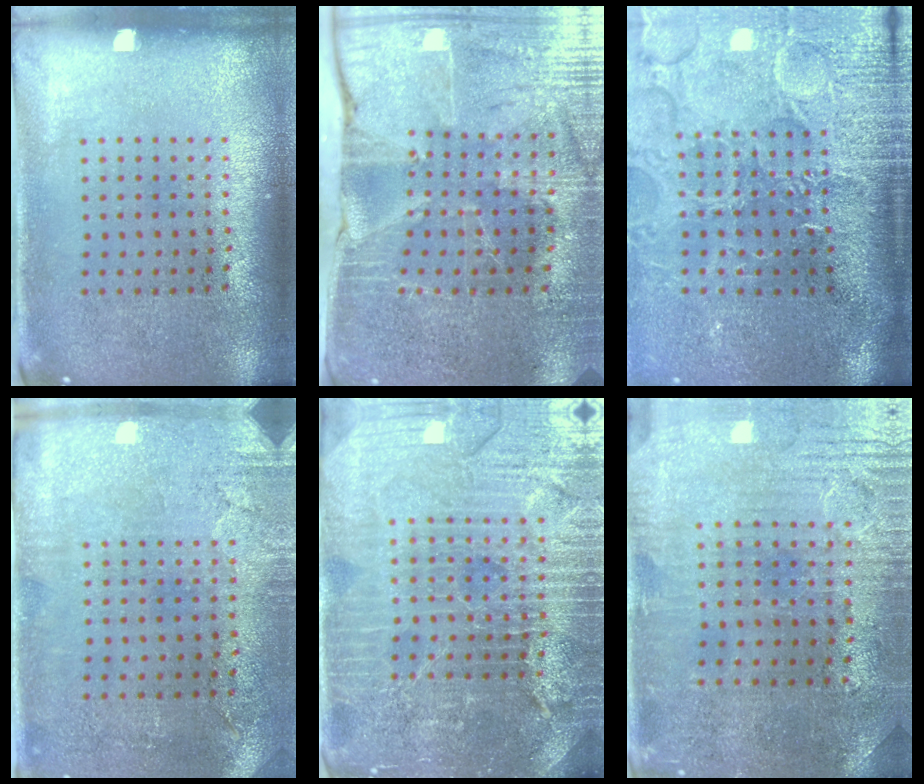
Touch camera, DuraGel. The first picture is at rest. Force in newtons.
{"total": 3.8, "press": 3.6, "slide": 1.2}
{"total": 4.7, "press": 4.0, "slide": 2.4}
{"total": 2.9, "press": 2.4, "slide": 1.7}
{"total": 5.0, "press": 4.6, "slide": 1.9}
{"total": 1.3, "press": 1.2, "slide": 0.6}